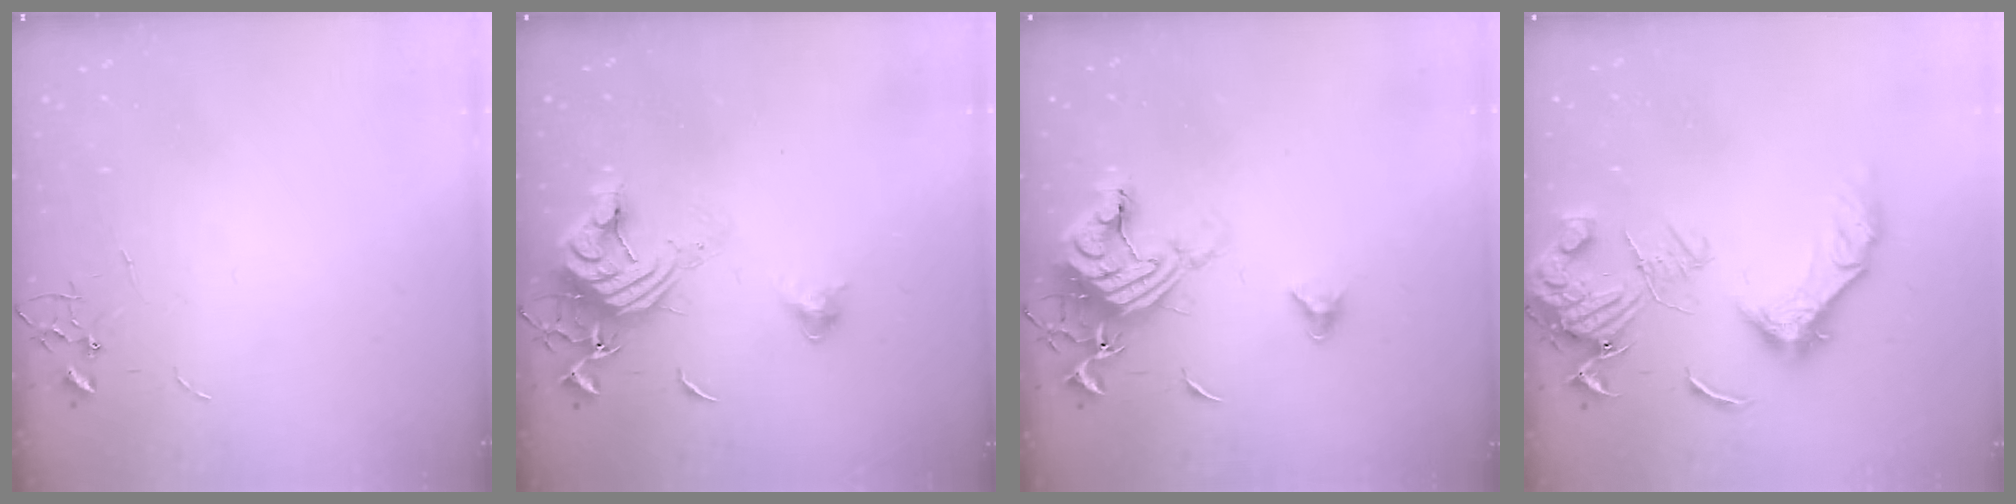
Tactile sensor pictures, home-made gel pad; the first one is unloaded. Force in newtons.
{"total": 13.8, "press": 13.7, "slide": 1.7}
{"total": 16.2, "press": 16.1, "slide": 2.0}
{"total": 16.8, "press": 16.7, "slide": 2.2}